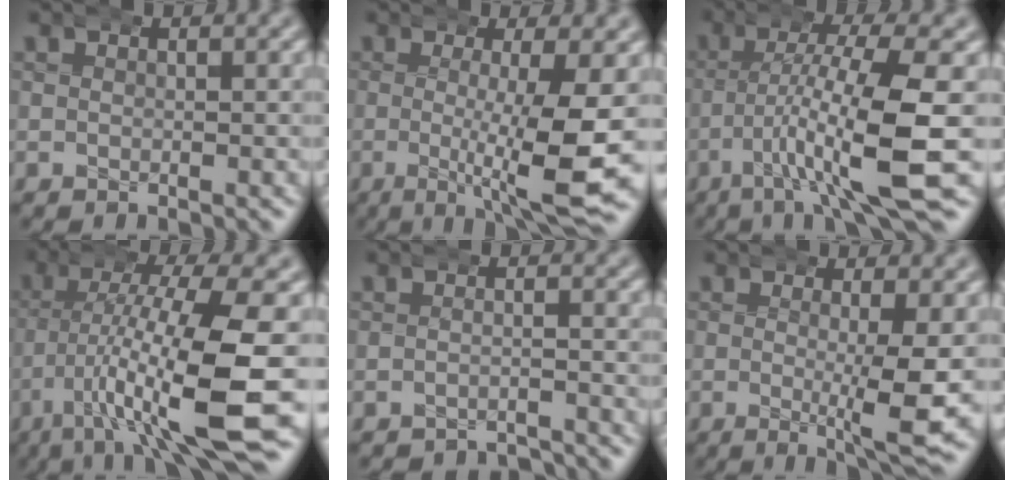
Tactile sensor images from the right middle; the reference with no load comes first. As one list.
[{"total": 7.8, "force": [-1.3, 0.4, 7.7], "torque": [-0.118, -0.009, -0.017]}, {"total": 7.0, "force": [-2.1, 0.3, 6.6], "torque": [-0.115, -0.011, -0.032]}, {"total": 9.7, "force": [-2.5, 1.7, 9.2], "torque": [-0.153, -0.012, -0.030]}, {"total": 3.0, "force": [-2.9, -0.3, -0.4], "torque": [0.012, -0.008, -0.048]}, {"total": 4.8, "force": [-0.9, -0.2, 4.7], "torque": [-0.077, -0.015, -0.013]}]